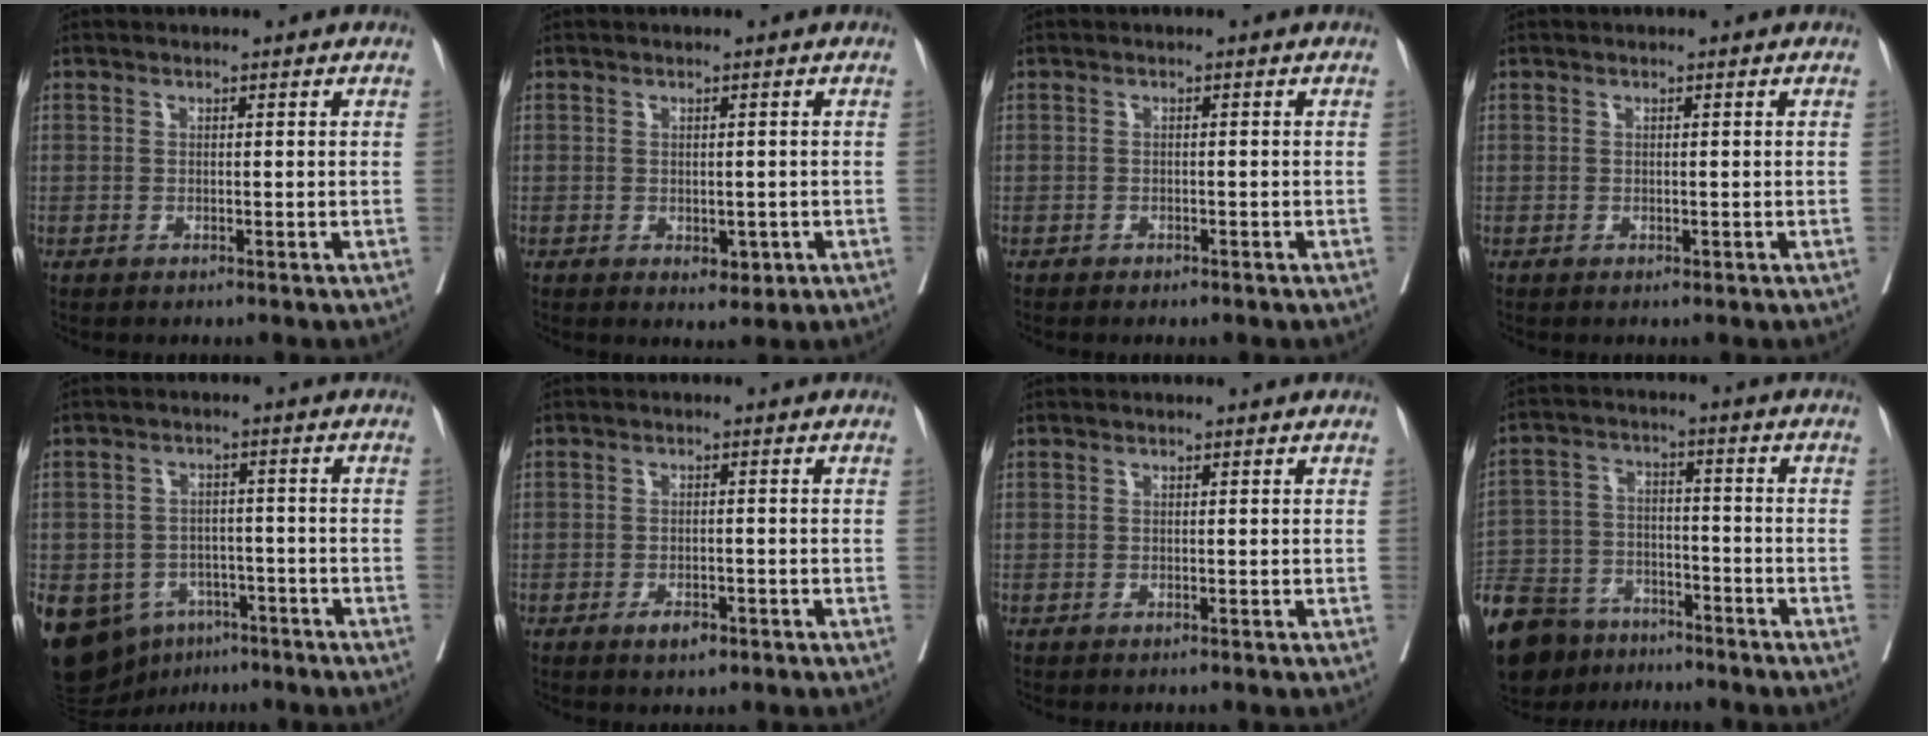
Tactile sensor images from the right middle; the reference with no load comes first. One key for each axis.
{"total": 2.4, "fx": -0.7, "fy": 1.5, "fz": 1.7, "tx": -0.017, "ty": -0.001, "tz": -0.001}
{"total": 1.6, "fx": -1.2, "fy": 0.7, "fz": 0.6, "tx": -0.013, "ty": -0.001, "tz": -0.013}
{"total": 0.0}
{"total": 16.6, "fx": -8.7, "fy": 11.9, "fz": 7.5, "tx": -0.177, "ty": 0.007, "tz": -0.121}
{"total": 2.7, "fx": -1.6, "fy": 1.2, "fz": 1.8, "tx": -0.029, "ty": 0.002, "tz": -0.022}
{"total": 0.0}
{"total": 19.5, "fx": -14.9, "fy": 9.6, "fz": 8.0, "tx": -0.217, "ty": -0.012, "tz": -0.245}